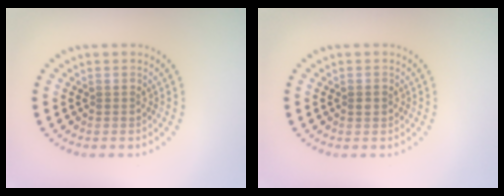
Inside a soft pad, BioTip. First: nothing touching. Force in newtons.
{"total": 1.1, "press": 1.1, "slide": 0.0}